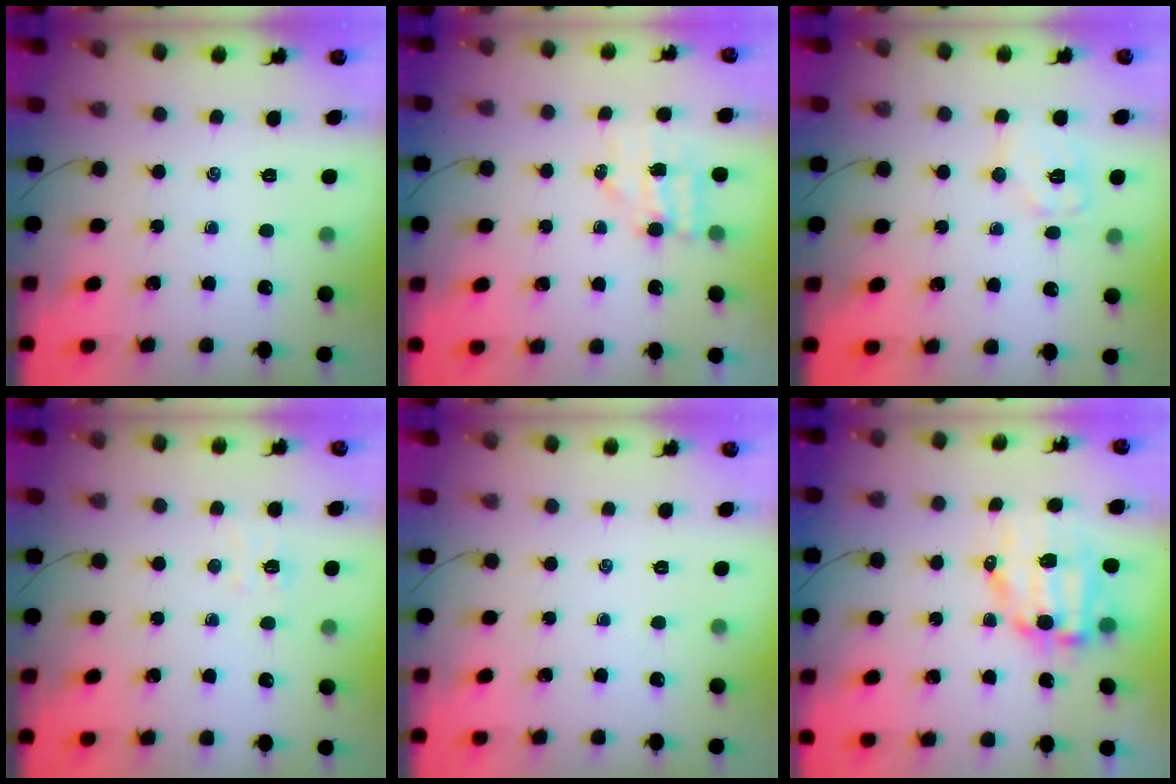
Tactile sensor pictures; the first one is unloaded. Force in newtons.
{"total": 5.0, "press": 5.0, "slide": 0.7}
{"total": 8.0, "press": 8.0, "slide": 0.6}
{"total": 5.1, "press": 5.1, "slide": 0.8}
{"total": 0.0}
{"total": 9.9, "press": 9.6, "slide": 2.1}